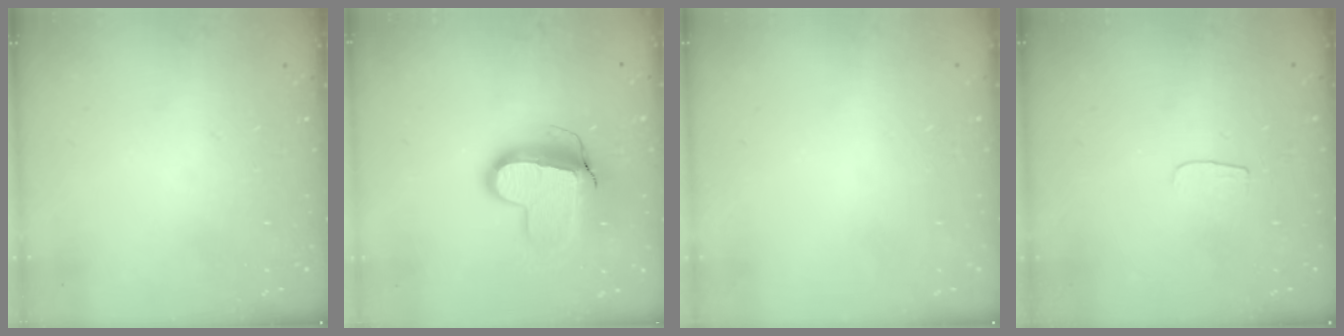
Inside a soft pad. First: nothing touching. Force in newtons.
{"total": 13.1, "press": 13.0, "slide": 1.3}
{"total": 0.6, "press": 0.5, "slide": 0.2}
{"total": 3.1, "press": 3.1, "slide": 0.3}